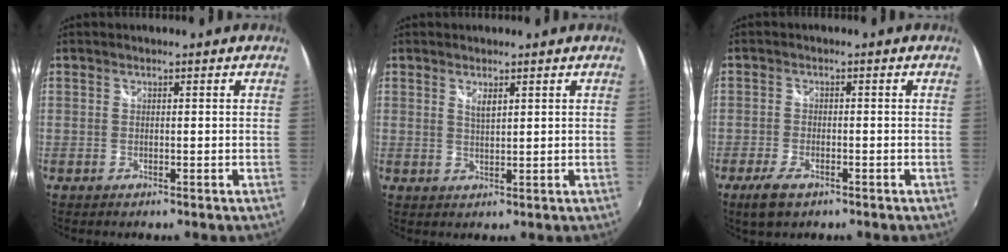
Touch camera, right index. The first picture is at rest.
{"total": 2.0, "force": [1.2, 0.6, 1.5], "torque": [-0.025, -0.002, 0.020]}
{"total": 4.8, "force": [-3.1, 2.0, 3.0], "torque": [-0.077, -0.011, -0.057]}